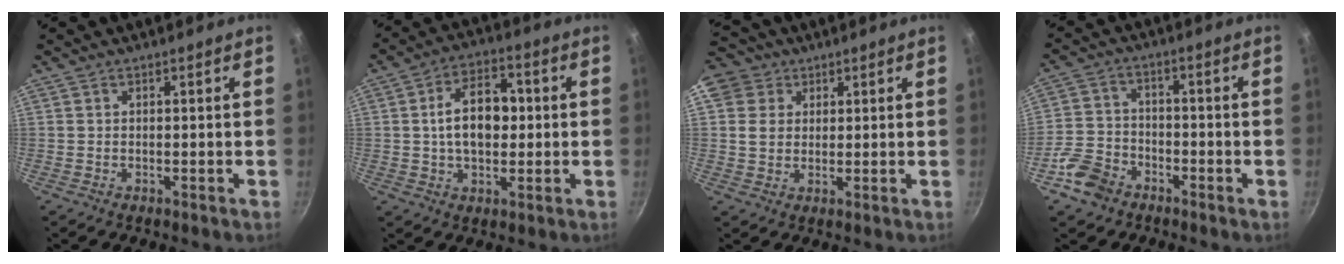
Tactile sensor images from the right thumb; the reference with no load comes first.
{"total": 11.5, "force": [0.6, 7.2, 8.9], "torque": [-0.117, 0.018, 0.002]}
{"total": 8.8, "force": [3.4, 7.4, 3.3], "torque": [-0.040, 0.001, 0.053]}
{"total": 7.9, "force": [-4.7, 5.4, 3.2], "torque": [-0.050, 0.037, -0.099]}